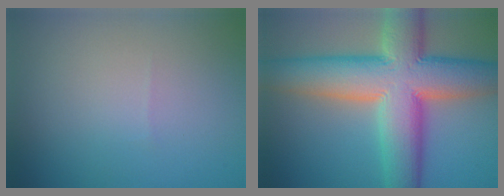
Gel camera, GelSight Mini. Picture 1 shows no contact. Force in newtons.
{"total": 12.8, "press": 12.8, "slide": 0.6}